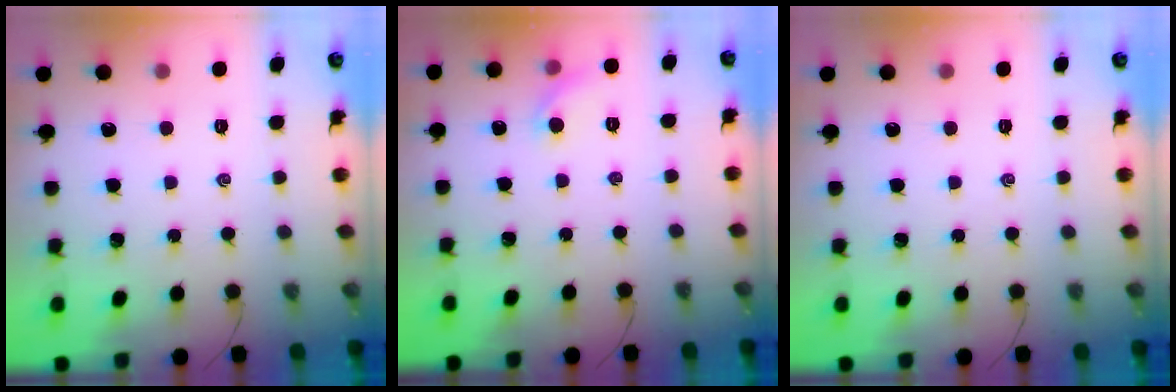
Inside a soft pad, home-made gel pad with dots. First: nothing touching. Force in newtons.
{"total": 5.6, "press": 5.4, "slide": 1.3}
{"total": 0.0}